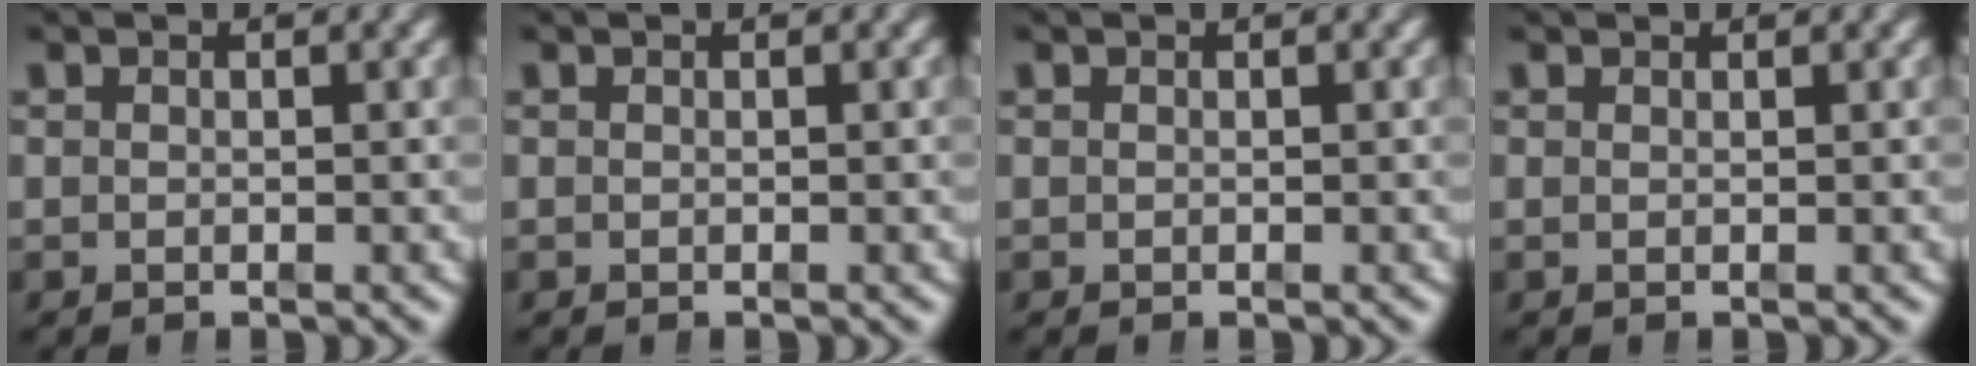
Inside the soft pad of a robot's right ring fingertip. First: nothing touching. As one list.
[{"total": 0.0}, {"total": 0.0}, {"total": 0.6, "force": [0.4, -0.4, 0.1], "torque": [0.006, -0.001, 0.006]}]